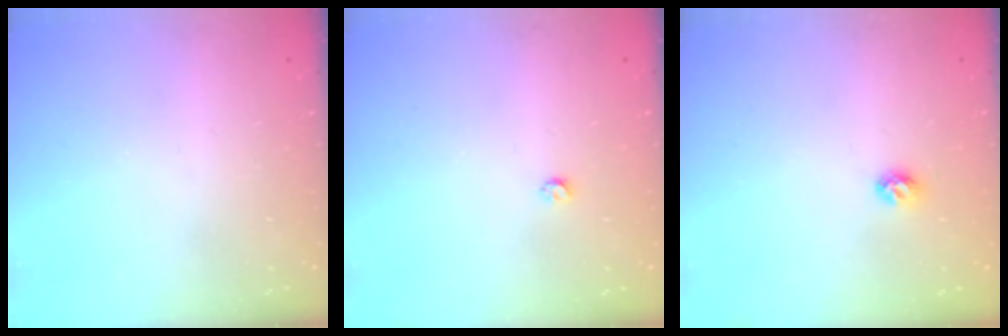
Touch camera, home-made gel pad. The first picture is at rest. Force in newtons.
{"total": 2.9, "press": 2.8, "slide": 0.5}
{"total": 5.9, "press": 5.9, "slide": 0.8}